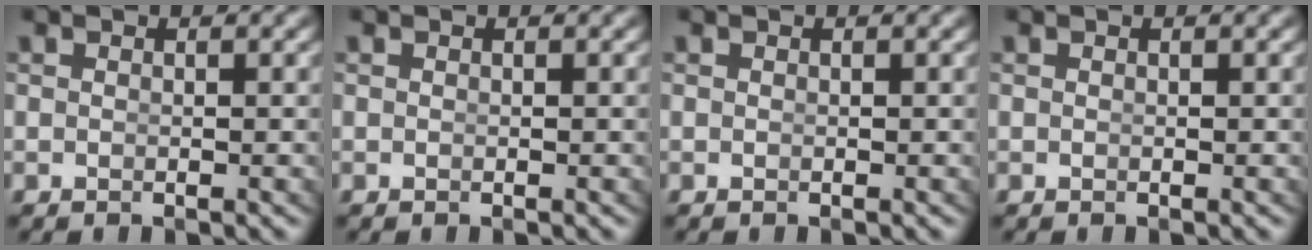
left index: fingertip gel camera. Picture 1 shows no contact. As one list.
[{"total": 0.0}, {"total": 0.0}, {"total": 0.0}]